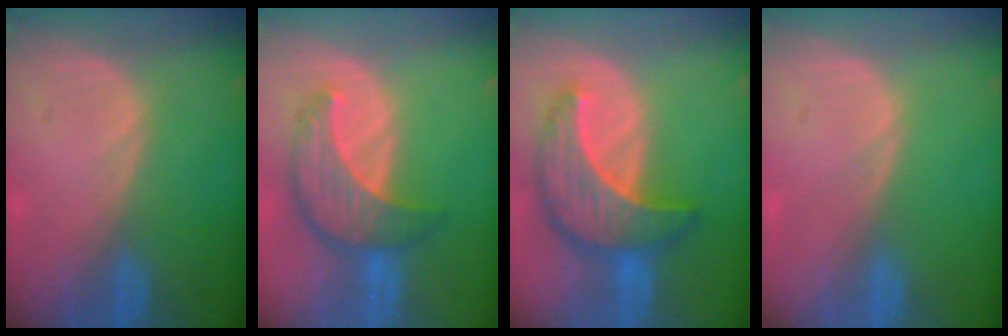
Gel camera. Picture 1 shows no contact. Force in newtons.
{"total": 8.1, "press": 7.5, "slide": 3.1}
{"total": 9.7, "press": 9.7, "slide": 0.7}
{"total": 0.0}